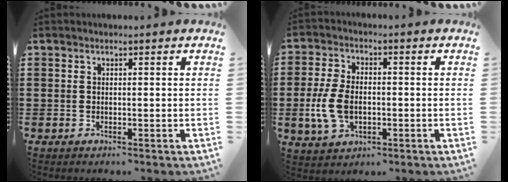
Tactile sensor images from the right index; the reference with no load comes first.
{"total": 6.8, "force": [-1.2, 4.2, 5.3], "torque": [-0.128, -0.002, -0.027]}